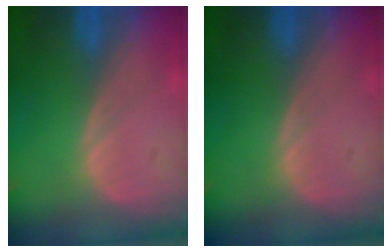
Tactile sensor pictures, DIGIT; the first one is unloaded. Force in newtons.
{"total": 0.0}